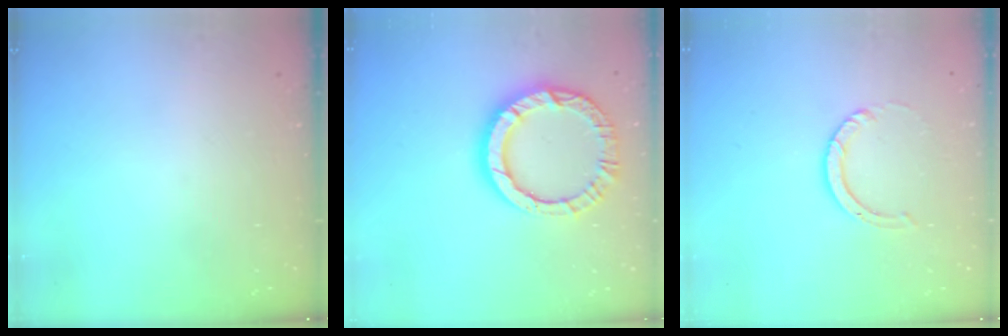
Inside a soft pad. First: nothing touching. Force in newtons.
{"total": 12.7, "press": 12.6, "slide": 1.2}
{"total": 4.0, "press": 4.0, "slide": 0.3}